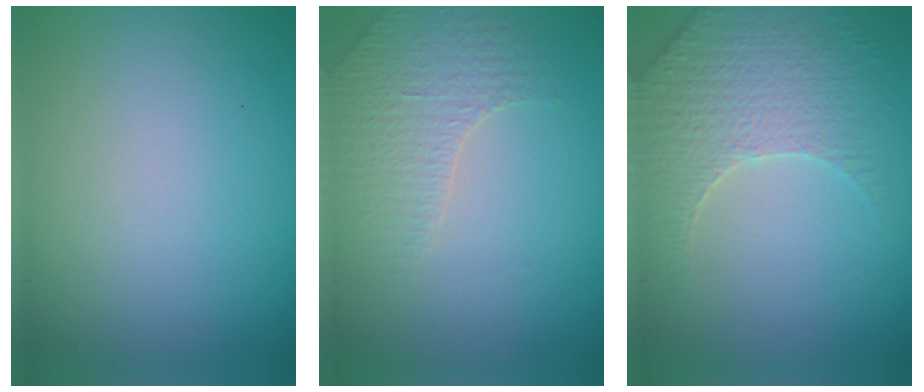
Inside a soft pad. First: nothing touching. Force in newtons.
{"total": 1.8, "press": 1.6, "slide": 0.8}
{"total": 3.8, "press": 3.7, "slide": 0.8}